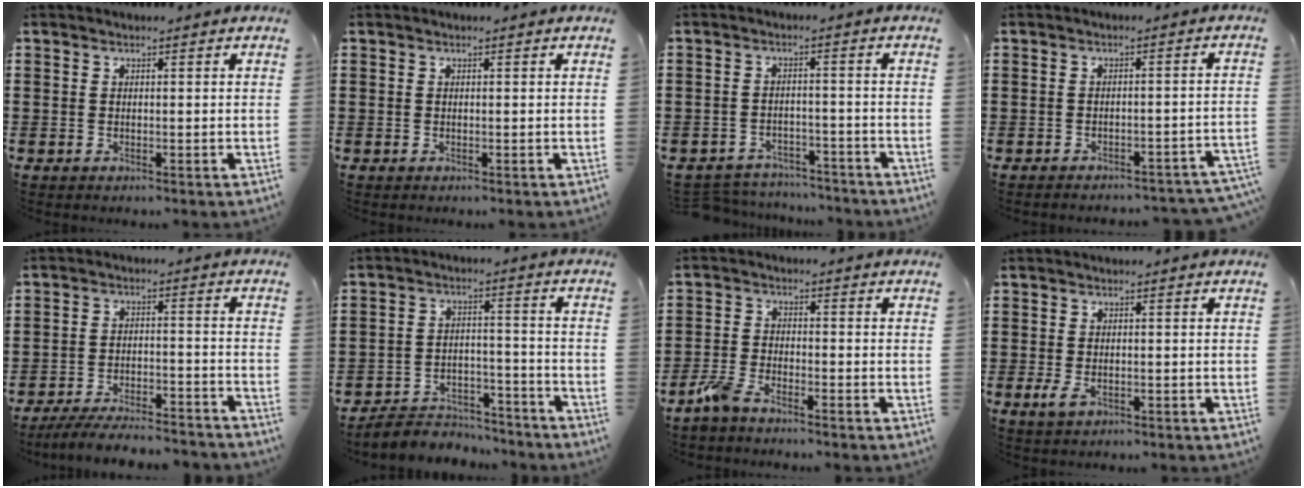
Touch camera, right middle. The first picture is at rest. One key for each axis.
{"total": 0.0}
{"total": 3.2, "fx": -3.2, "fy": 0.0, "fz": -0.2, "tx": 0.002, "ty": 0.004, "tz": -0.068}
{"total": 1.9, "fx": -1.8, "fy": -0.5, "fz": 0.3, "tx": -0.001, "ty": 0.001, "tz": -0.038}
{"total": 5.1, "fx": -4.8, "fy": -0.3, "fz": 1.6, "tx": -0.033, "ty": -0.007, "tz": -0.095}
{"total": 4.2, "fx": -4.1, "fy": 0.8, "fz": 0.1, "tx": -0.007, "ty": 0.010, "tz": -0.089}
{"total": 3.9, "fx": -3.2, "fy": 0.8, "fz": 2.0, "tx": -0.063, "ty": -0.001, "tz": -0.069}
{"total": 1.5, "fx": 0.0, "fy": 0.4, "fz": 1.4, "tx": -0.038, "ty": -0.008, "tz": -0.004}